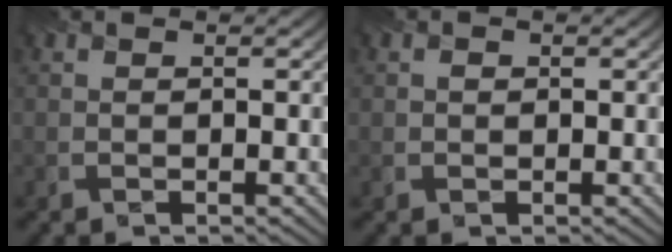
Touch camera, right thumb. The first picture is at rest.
{"total": 0.6, "force": [0.1, 0.6, 0.1], "torque": [-0.002, -0.002, 0.002]}